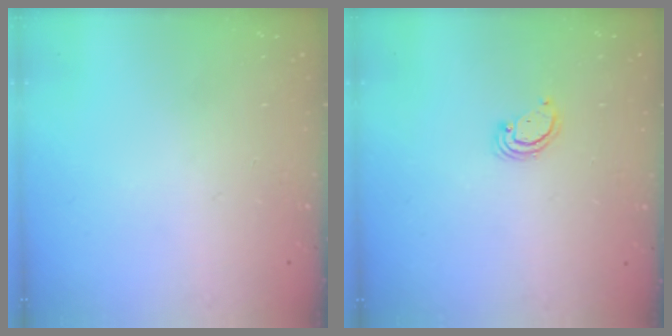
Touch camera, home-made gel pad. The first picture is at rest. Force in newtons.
{"total": 2.3, "press": 2.3, "slide": 0.2}